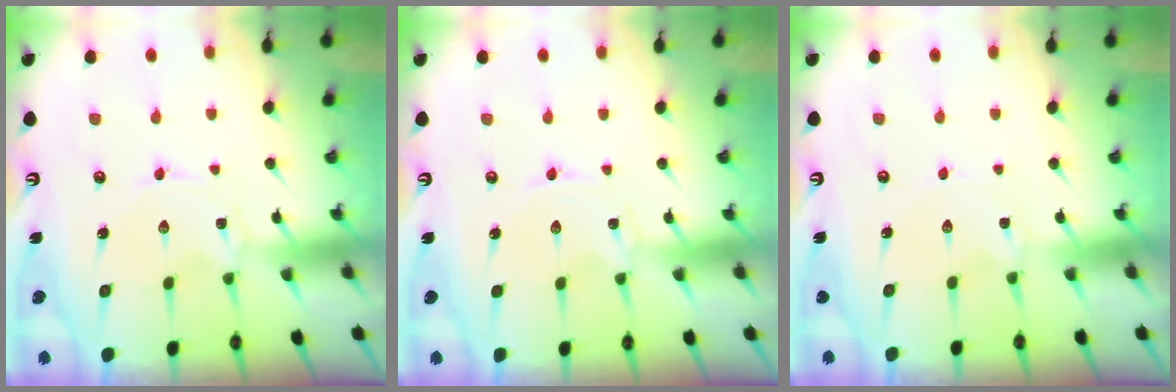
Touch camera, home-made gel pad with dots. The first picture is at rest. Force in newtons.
{"total": 0.0}
{"total": 0.8, "press": 0.7, "slide": 0.3}